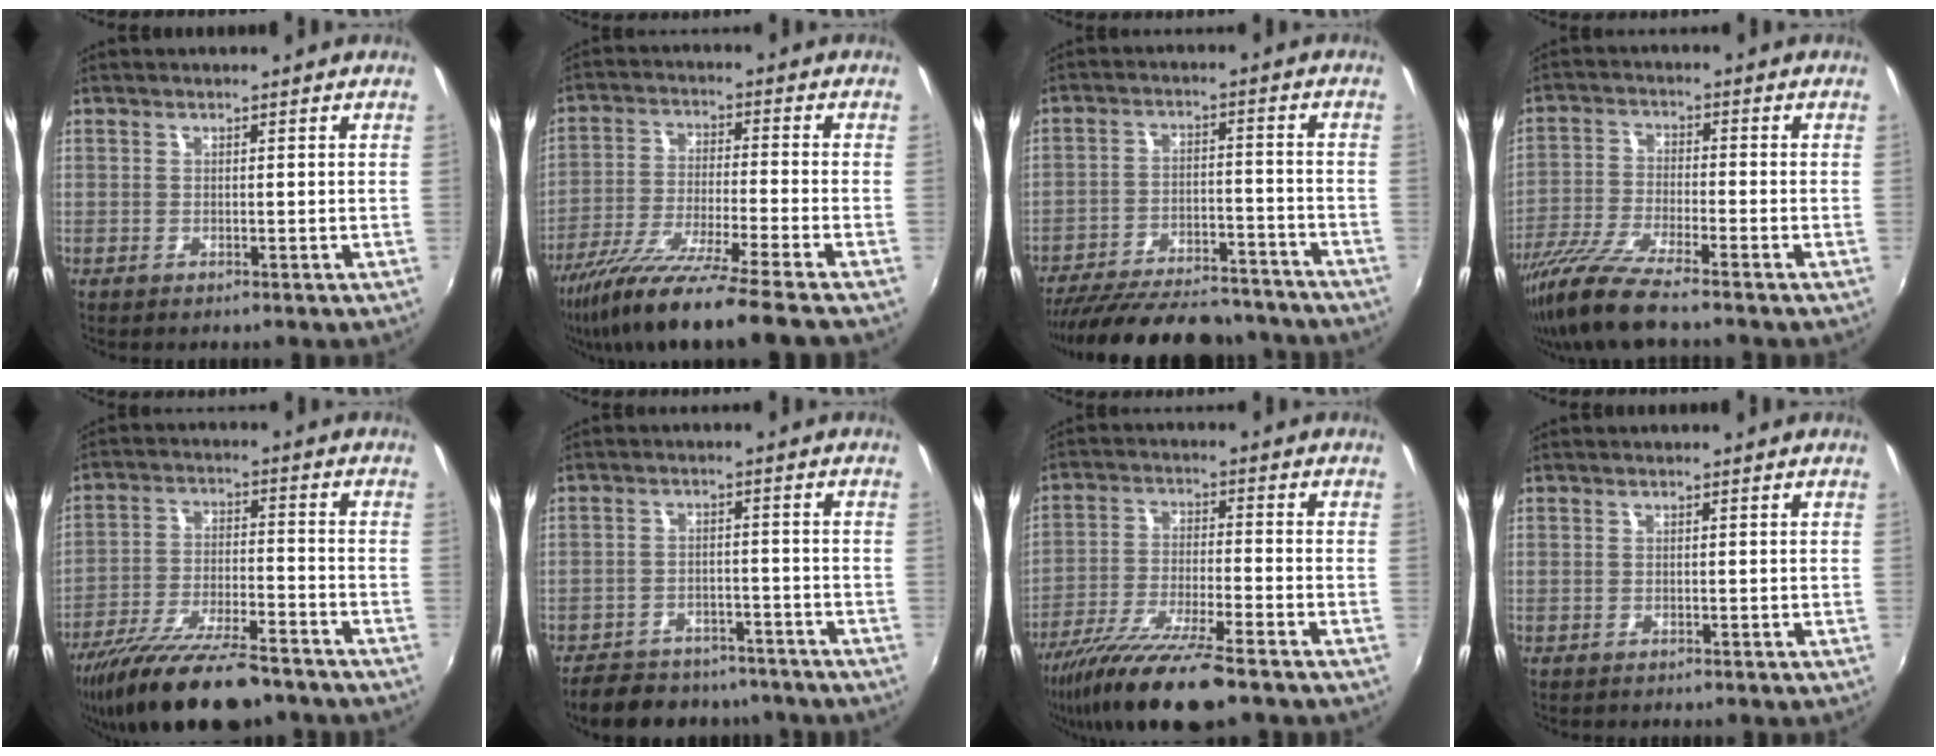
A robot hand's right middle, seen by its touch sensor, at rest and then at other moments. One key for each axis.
{"total": 16.5, "fx": -13.4, "fy": -1.4, "fz": 9.6, "tx": -0.186, "ty": -0.046, "tz": -0.233}
{"total": 25.8, "fx": -22.5, "fy": 7.3, "fz": 10.3, "tx": -0.203, "ty": -0.006, "tz": -0.305}
{"total": 10.7, "fx": -8.6, "fy": 0.3, "fz": 6.3, "tx": -0.137, "ty": -0.026, "tz": -0.165}
{"total": 17.7, "fx": -14.1, "fy": 4.4, "fz": 9.8, "tx": -0.193, "ty": -0.035, "tz": -0.230}
{"total": 15.2, "fx": -12.5, "fy": 6.4, "fz": 5.6, "tx": -0.131, "ty": 0.008, "tz": -0.166}
{"total": 15.6, "fx": -12.0, "fy": 1.3, "fz": 9.8, "tx": -0.197, "ty": -0.037, "tz": -0.214}
{"total": 0.0}